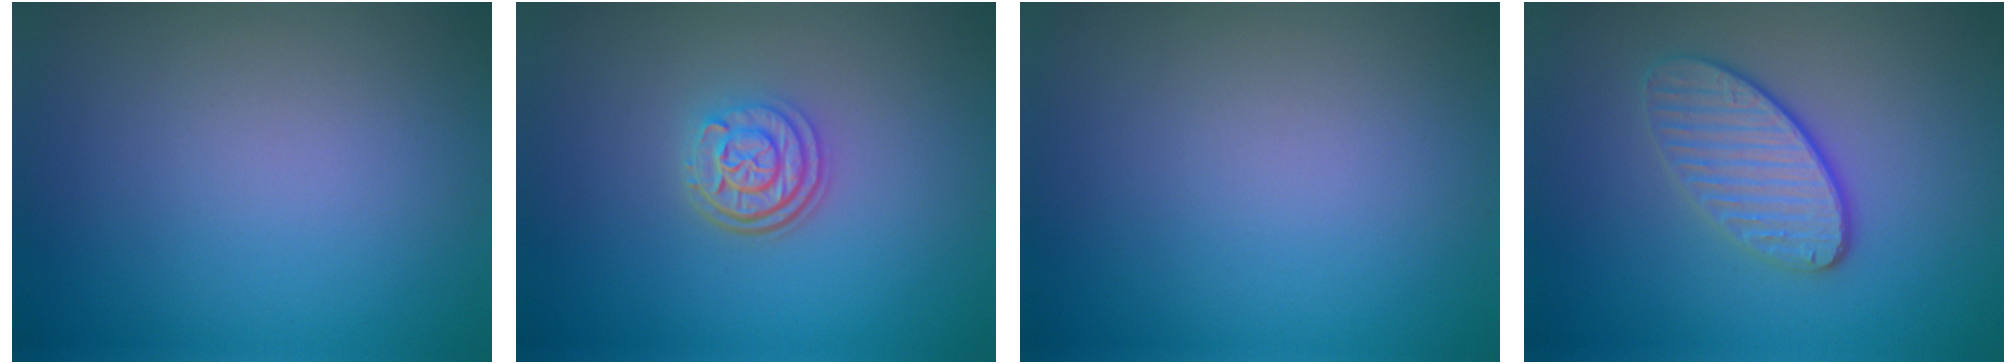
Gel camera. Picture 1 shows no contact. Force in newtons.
{"total": 3.0, "press": 2.5, "slide": 1.8}
{"total": 0.0}
{"total": 3.5, "press": 3.0, "slide": 1.9}